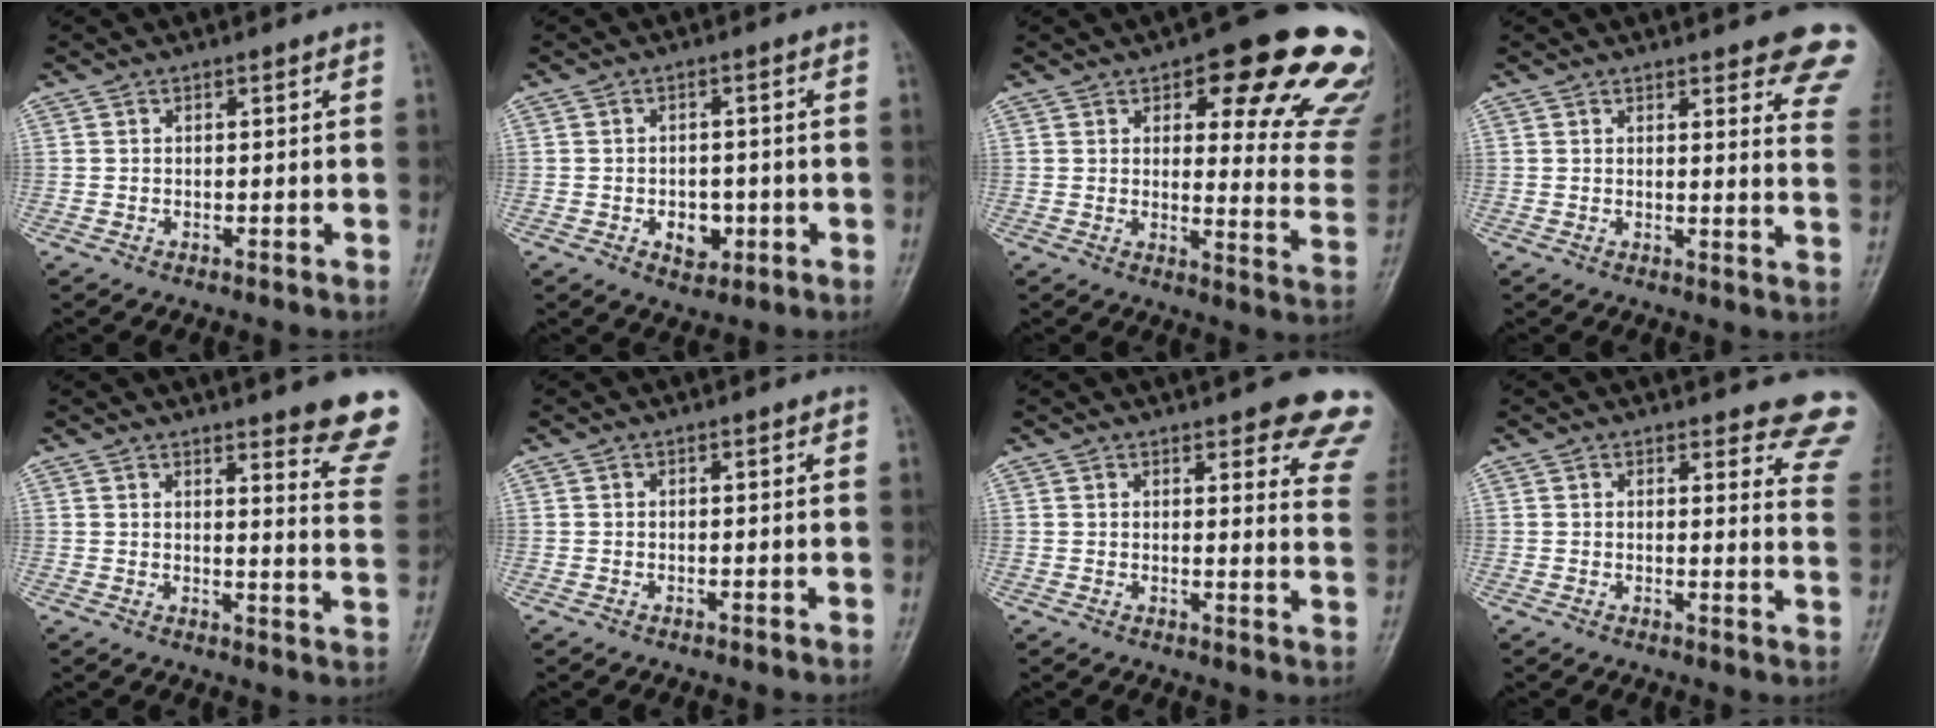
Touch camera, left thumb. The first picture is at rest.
{"total": 4.5, "force": [-1.2, 3.3, 2.8], "torque": [-0.019, 0.005, -0.012]}
{"total": 21.3, "force": [12.2, 7.4, 15.8], "torque": [-0.138, -0.057, 0.143]}
{"total": 12.8, "force": [10.1, 3.2, 7.1], "torque": [-0.044, -0.048, 0.093]}
{"total": 12.6, "force": [10.0, 1.6, 7.5], "torque": [-0.063, -0.074, 0.107]}
{"total": 0.0}
{"total": 13.7, "force": [10.8, 3.8, 7.6], "torque": [-0.045, -0.053, 0.099]}
{"total": 10.6, "force": [10.1, 2.7, 2.1], "torque": [0.024, -0.086, 0.077]}